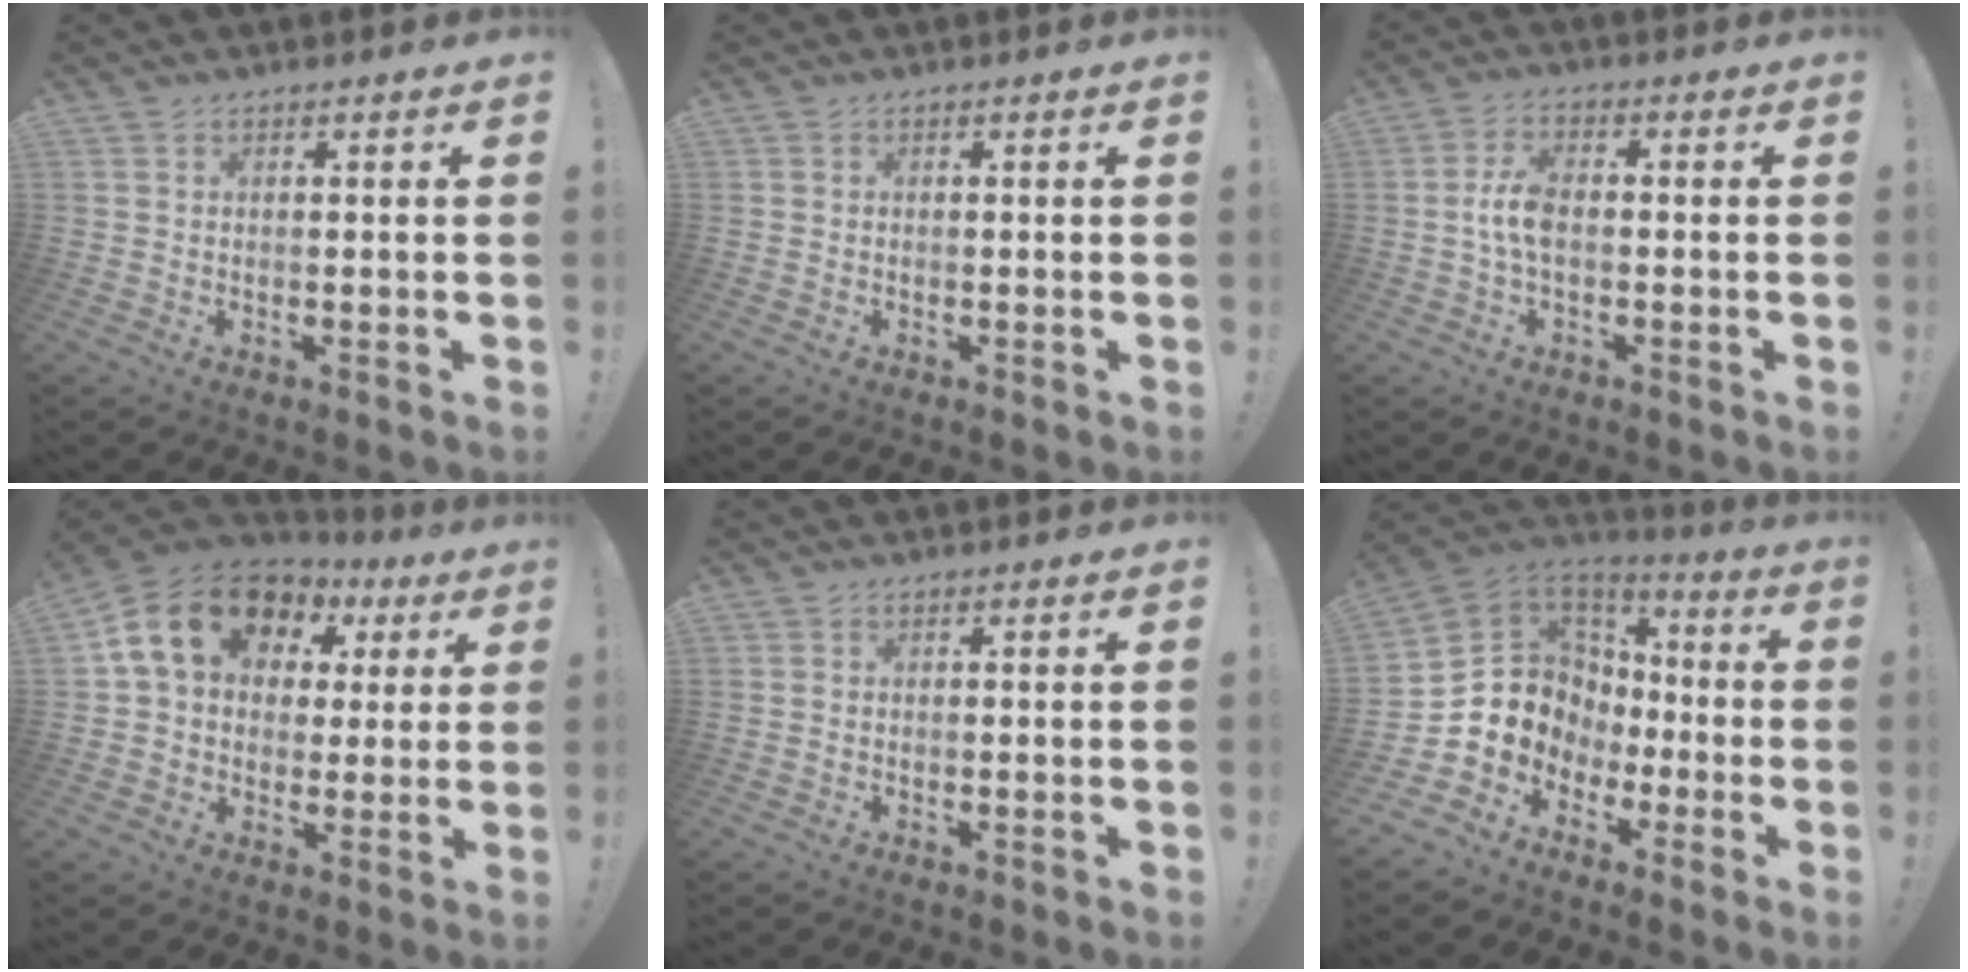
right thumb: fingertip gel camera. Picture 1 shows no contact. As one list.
[{"total": 0.0}, {"total": 6.7, "force": [-0.8, 3.1, 5.8], "torque": [-0.124, 0.006, -0.012]}, {"total": 17.1, "force": [7.0, 12.3, 9.6], "torque": [-0.155, -0.013, 0.133]}, {"total": 0.0}, {"total": 8.6, "force": [-1.1, 8.4, 1.8], "torque": [-0.032, -0.010, 0.000]}]